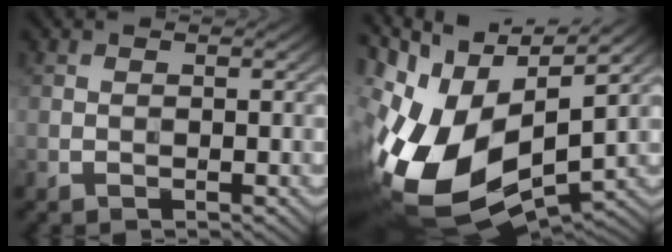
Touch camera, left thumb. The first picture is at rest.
{"total": 18.1, "force": [-2.6, 8.7, 15.7], "torque": [-0.318, -0.023, -0.032]}